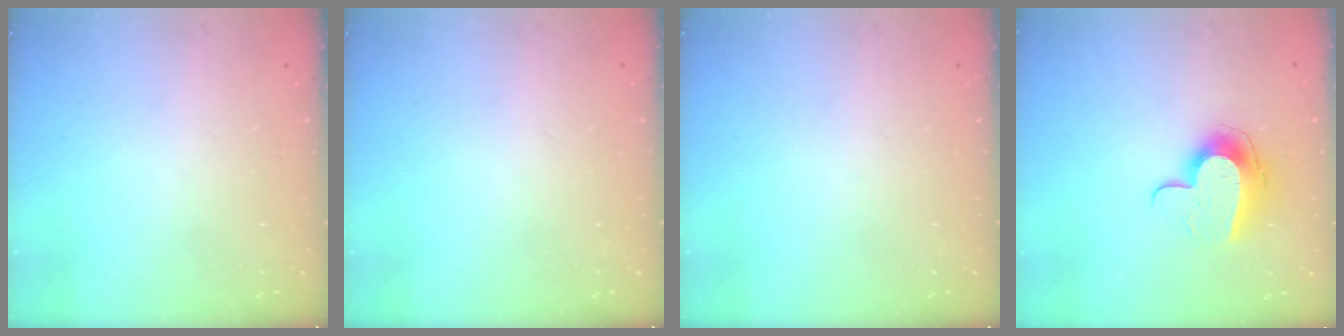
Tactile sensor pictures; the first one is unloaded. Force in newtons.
{"total": 0.0}
{"total": 0.0}
{"total": 10.8, "press": 10.8, "slide": 0.5}